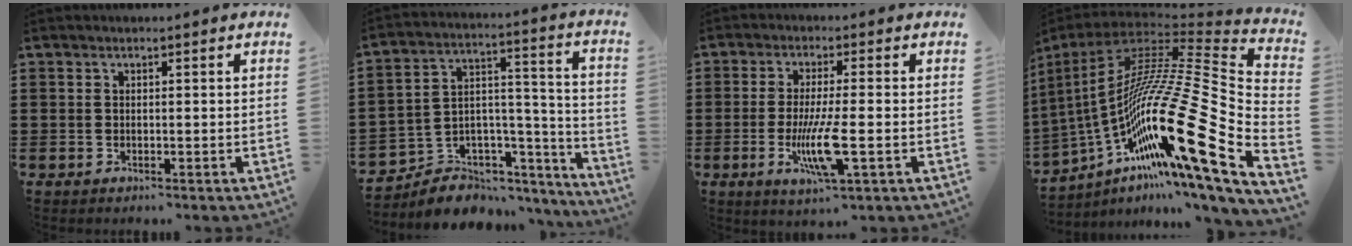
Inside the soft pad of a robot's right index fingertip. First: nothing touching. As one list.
[{"total": 6.0, "force": [-4.6, 3.8, 0.4], "torque": [-0.015, 0.002, -0.083]}, {"total": 7.8, "force": [-2.1, 1.0, 7.5], "torque": [-0.150, -0.019, -0.040]}, {"total": 25.3, "force": [-7.8, 5.2, 23.5], "torque": [-0.459, -0.031, -0.157]}]